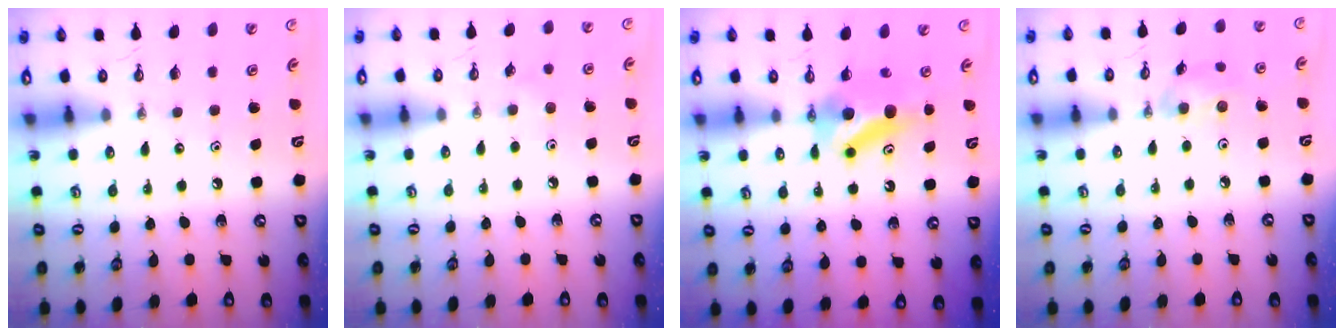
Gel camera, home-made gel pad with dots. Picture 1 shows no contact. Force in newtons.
{"total": 4.4, "press": 4.3, "slide": 0.7}
{"total": 7.9, "press": 6.6, "slide": 4.3}
{"total": 6.7, "press": 6.3, "slide": 2.2}